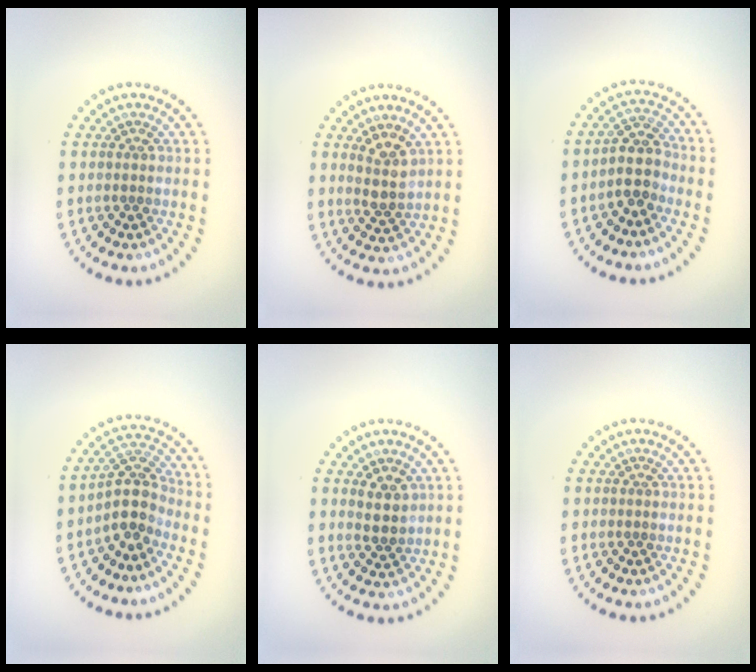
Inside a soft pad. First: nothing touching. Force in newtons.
{"total": 2.3, "press": 2.0, "slide": 1.1}
{"total": 2.9, "press": 2.4, "slide": 1.7}
{"total": 3.7, "press": 2.8, "slide": 2.3}
{"total": 2.4, "press": 2.1, "slide": 1.1}
{"total": 0.0}